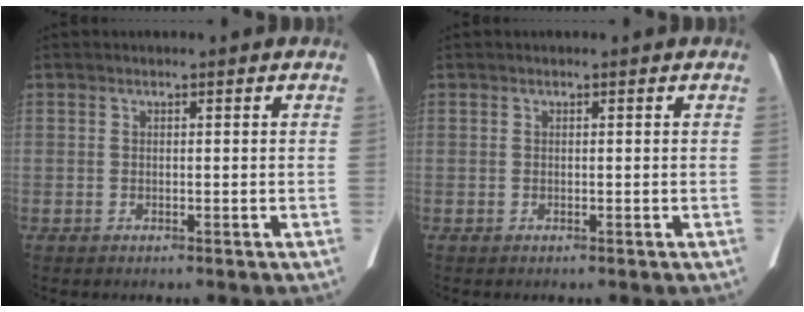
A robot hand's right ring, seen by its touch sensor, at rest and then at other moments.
{"total": 0.0}